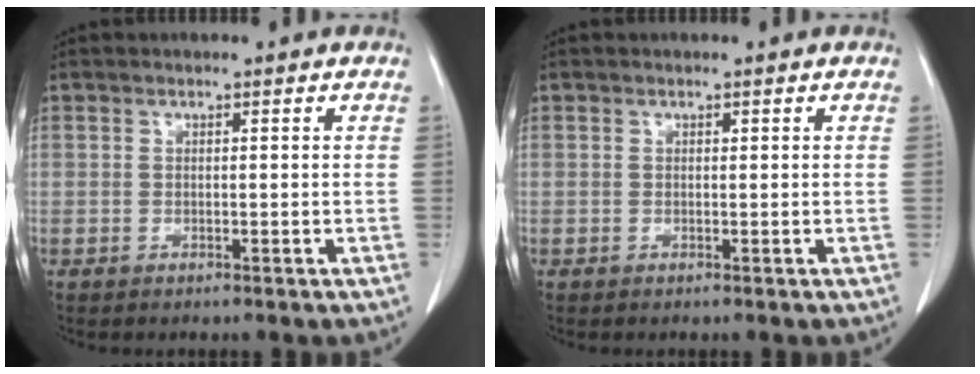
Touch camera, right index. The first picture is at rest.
{"total": 0.0}